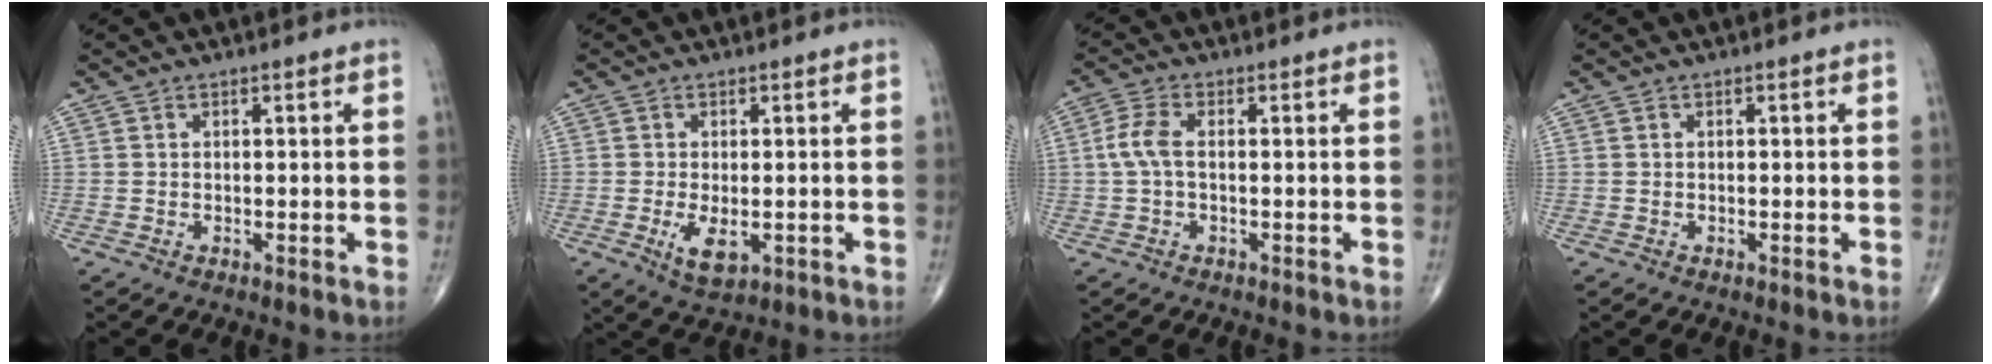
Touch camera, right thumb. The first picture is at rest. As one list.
[{"total": 5.0, "force": [-1.3, 2.4, 4.2], "torque": [-0.072, -0.010, -0.016]}, {"total": 4.3, "force": [0.0, 2.0, 3.8], "torque": [-0.100, 0.009, -0.004]}, {"total": 0.0}]